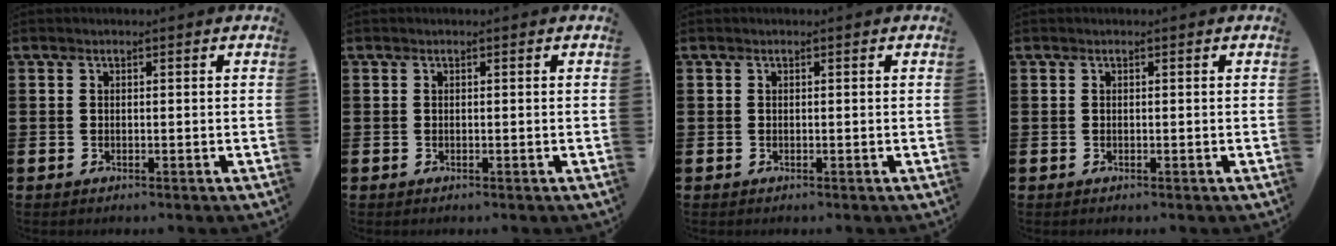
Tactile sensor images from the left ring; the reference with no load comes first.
{"total": 0.0}
{"total": 0.0}
{"total": 0.0}